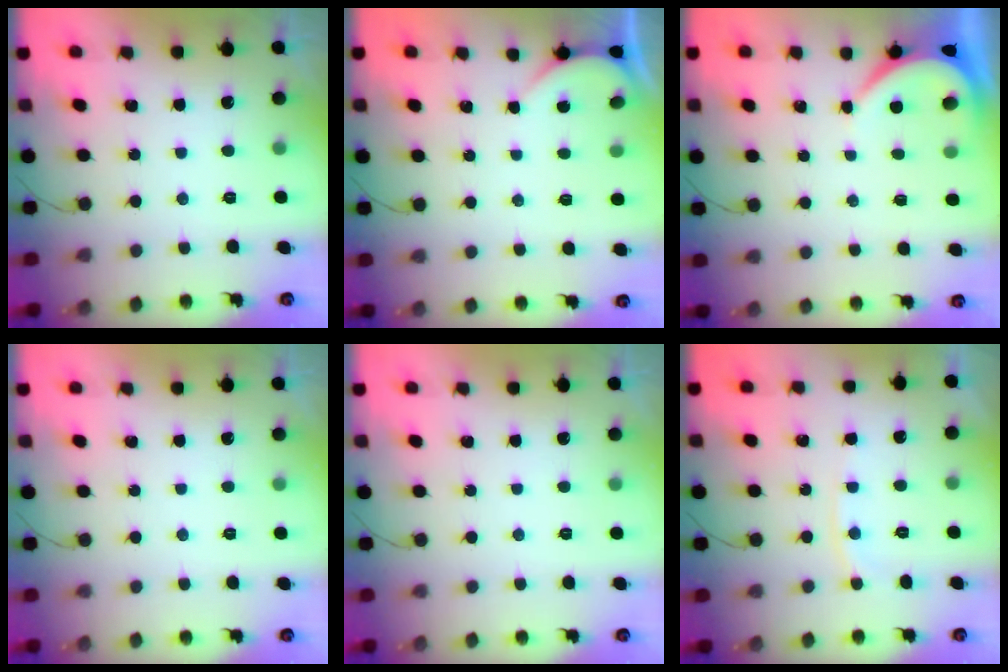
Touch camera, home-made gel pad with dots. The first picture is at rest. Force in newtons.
{"total": 0.6, "press": 0.6, "slide": 0.1}
{"total": 3.9, "press": 3.9, "slide": 0.7}
{"total": 0.0}
{"total": 0.0}
{"total": 4.7, "press": 4.6, "slide": 0.8}